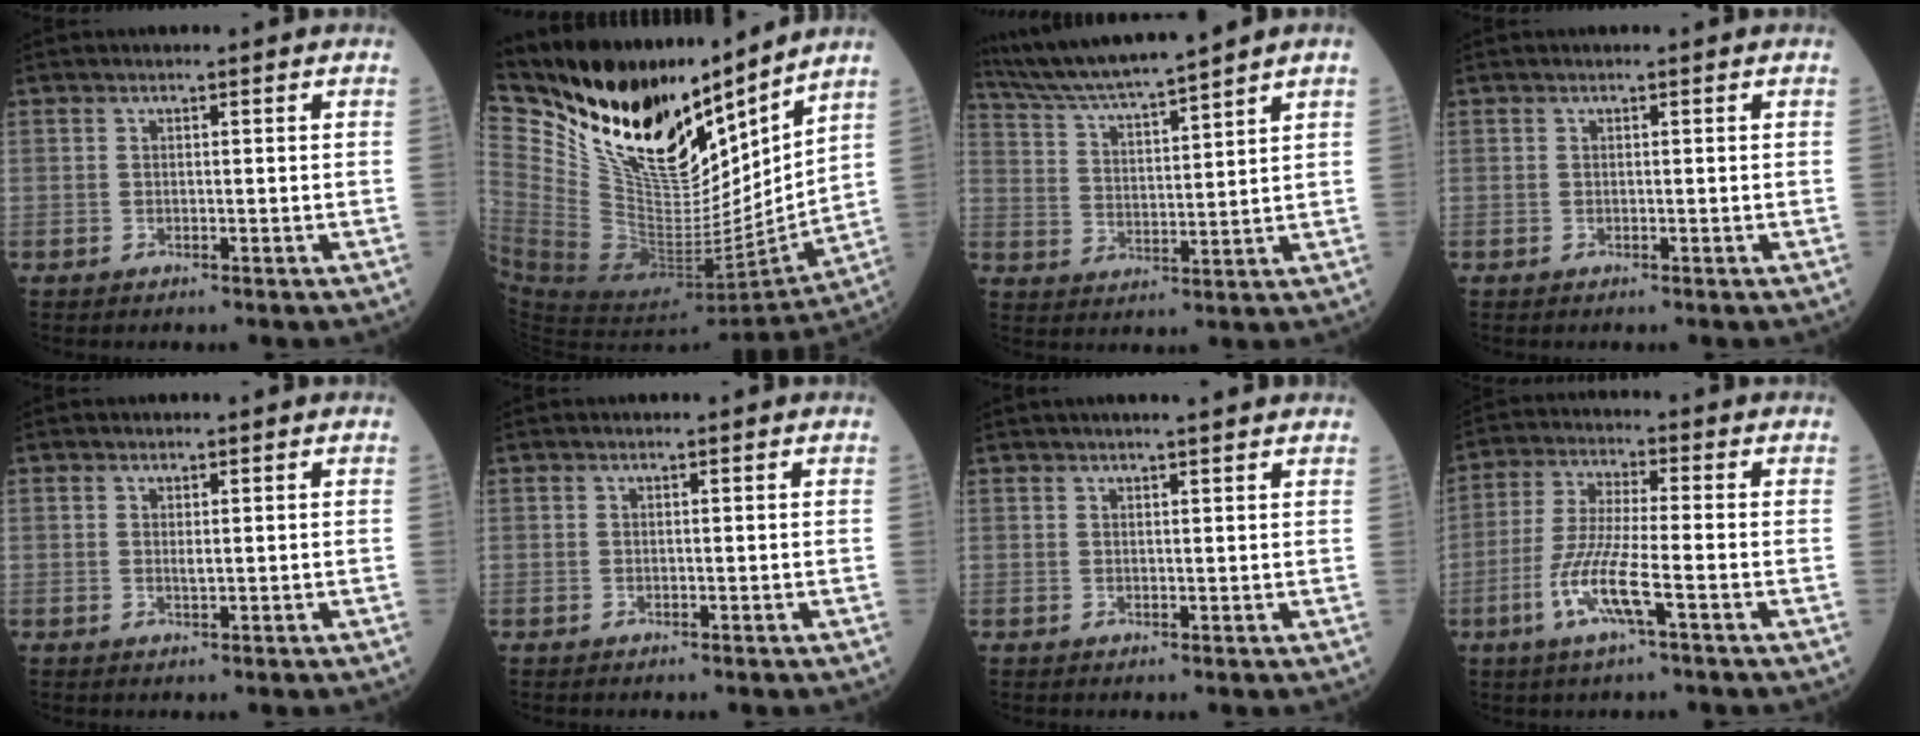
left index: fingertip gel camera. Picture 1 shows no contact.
{"total": 24.8, "force": [20.4, 7.6, 12.0], "torque": [-0.240, -0.032, 0.362]}
{"total": 11.4, "force": [10.3, -1.3, 4.8], "torque": [-0.091, 0.010, 0.189]}
{"total": 0.0}
{"total": 0.8, "force": [0.1, 0.2, 0.7], "torque": [-0.016, -0.003, 0.003]}
{"total": 0.0}
{"total": 4.7, "force": [4.0, 0.0, 2.4], "torque": [-0.032, 0.021, 0.050]}
{"total": 8.7, "force": [-3.6, 0.4, 7.9], "torque": [-0.169, -0.009, -0.072]}